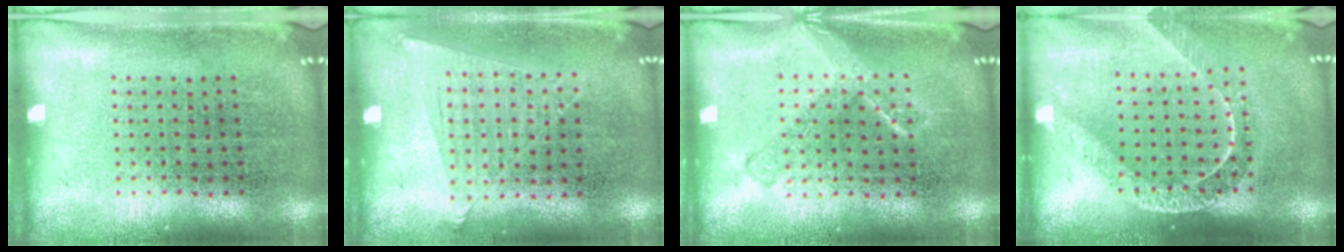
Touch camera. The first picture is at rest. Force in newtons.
{"total": 1.1, "press": 1.0, "slide": 0.4}
{"total": 1.5, "press": 1.5, "slide": 0.2}
{"total": 1.8, "press": 1.5, "slide": 1.0}